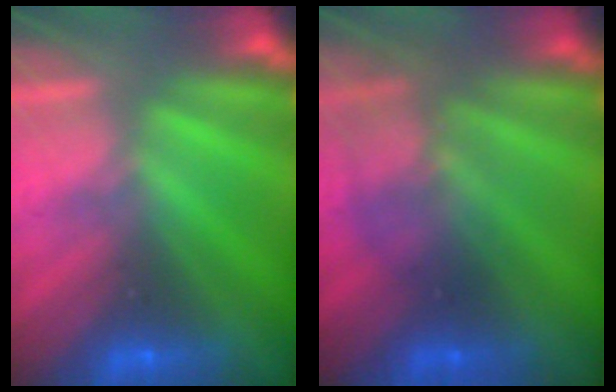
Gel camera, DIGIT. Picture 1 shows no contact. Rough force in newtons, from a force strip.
{"total": 2.2}